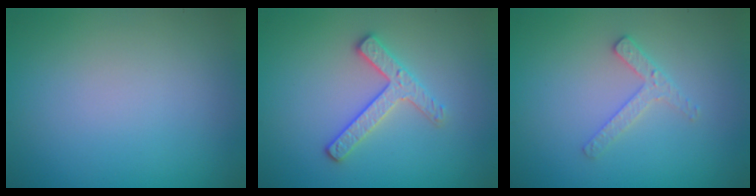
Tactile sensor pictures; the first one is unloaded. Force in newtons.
{"total": 2.8, "press": 2.6, "slide": 1.1}
{"total": 1.9, "press": 1.8, "slide": 0.4}